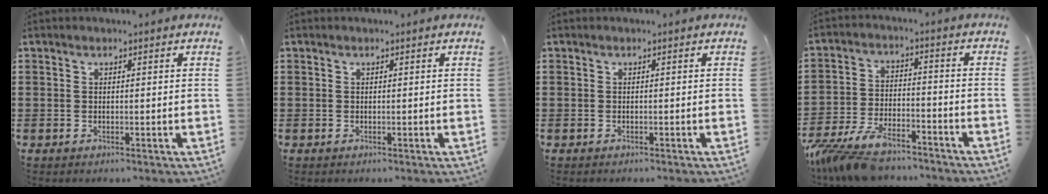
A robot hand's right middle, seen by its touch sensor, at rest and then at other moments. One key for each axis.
{"total": 0.0}
{"total": 0.0}
{"total": 9.1, "fx": -7.9, "fy": 2.2, "fz": 4.1, "tx": -0.100, "ty": 0.005, "tz": -0.155}